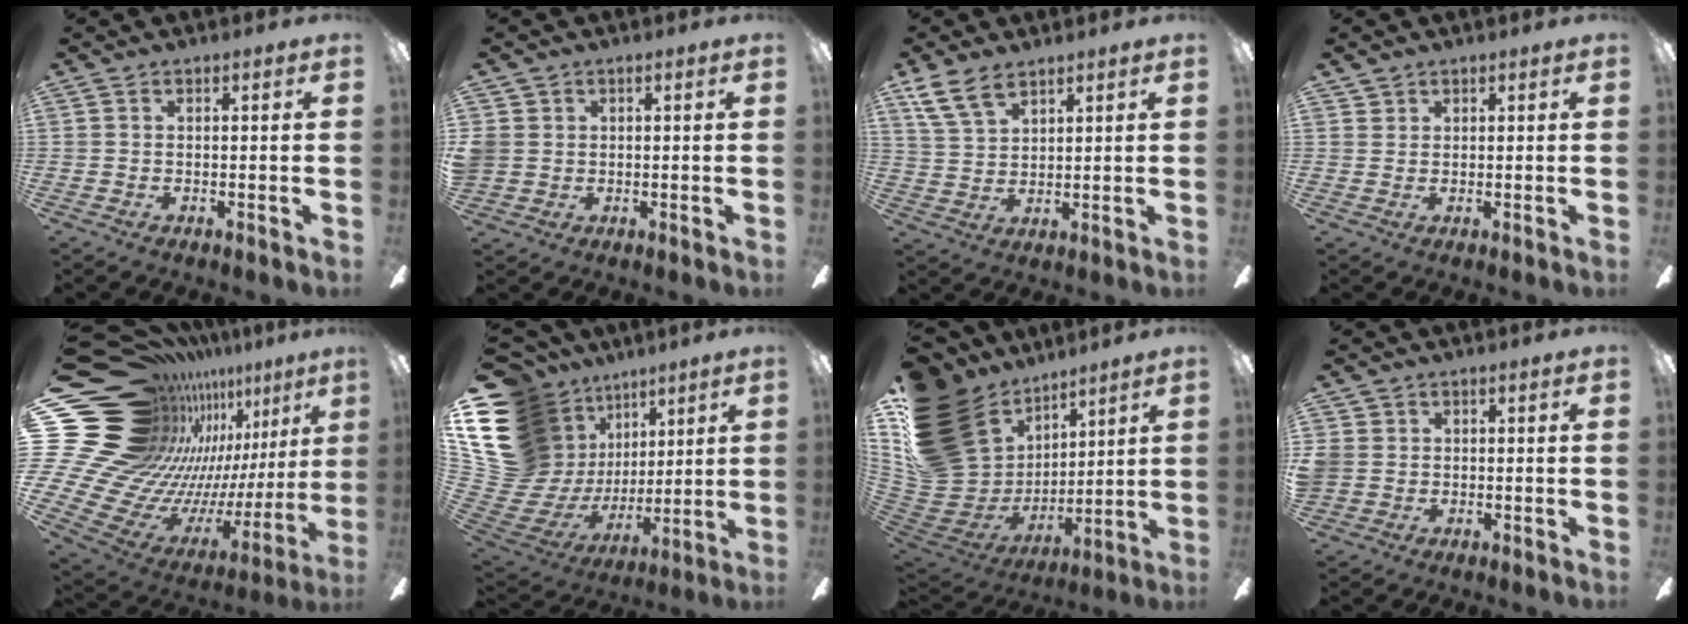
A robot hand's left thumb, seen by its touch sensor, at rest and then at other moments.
{"total": 3.4, "force": [0.7, 3.2, 0.9], "torque": [-0.021, 0.007, 0.015]}
{"total": 8.2, "force": [6.1, 3.8, 4.1], "torque": [-0.087, -0.019, 0.117]}
{"total": 1.3, "force": [1.1, 0.7, 0.0], "torque": [-0.001, 0.000, 0.022]}
{"total": 23.8, "force": [13.1, 16.1, 11.5], "torque": [-0.208, -0.165, 0.315]}
{"total": 24.1, "force": [8.8, 19.3, 11.5], "torque": [-0.228, -0.090, 0.218]}
{"total": 27.8, "force": [11.9, 20.5, 14.6], "torque": [-0.275, -0.087, 0.273]}
{"total": 3.2, "force": [0.6, 3.0, 0.8], "torque": [-0.017, 0.007, 0.013]}